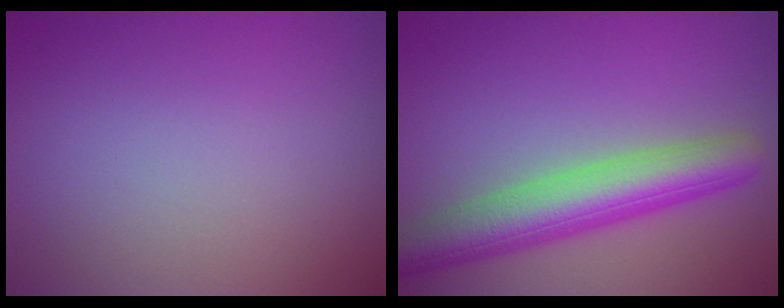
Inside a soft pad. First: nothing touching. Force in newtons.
{"total": 6.6, "press": 6.6, "slide": 0.2}